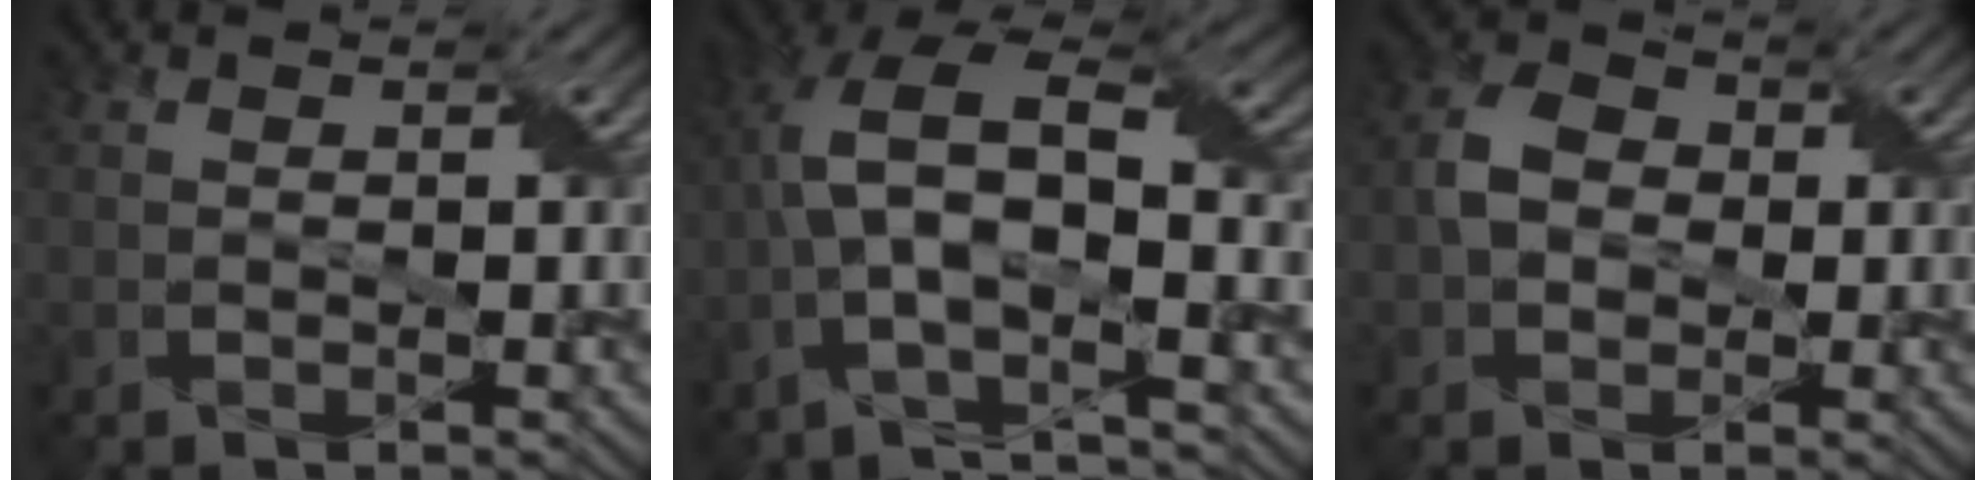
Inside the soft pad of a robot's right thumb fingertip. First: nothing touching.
{"total": 11.6, "force": [-2.5, 4.3, 10.4], "torque": [-0.225, 0.009, -0.048]}
{"total": 4.3, "force": [-0.2, 3.6, 2.4], "torque": [-0.053, 0.008, -0.013]}